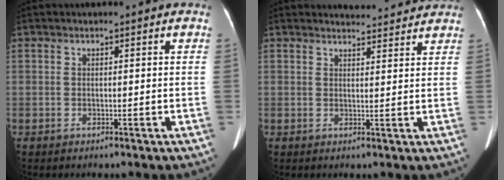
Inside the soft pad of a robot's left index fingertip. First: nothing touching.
{"total": 5.7, "force": [5.6, 0.7, 0.6], "torque": [-0.011, 0.013, 0.063]}